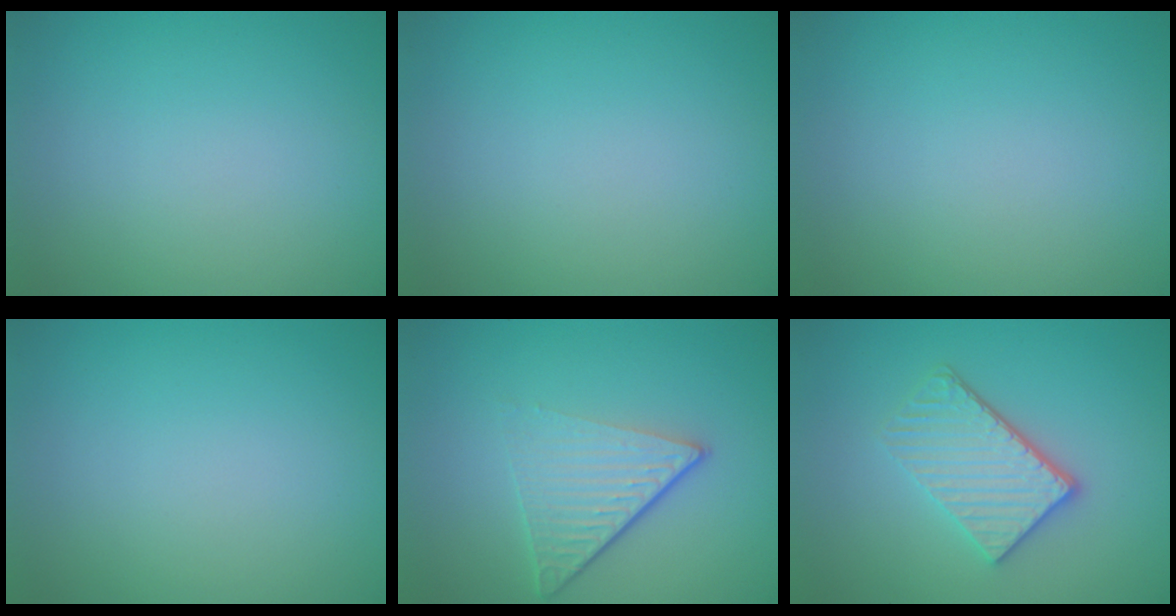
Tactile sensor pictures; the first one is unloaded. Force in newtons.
{"total": 0.0}
{"total": 0.0}
{"total": 0.0}
{"total": 4.7, "press": 3.0, "slide": 3.6}
{"total": 3.9, "press": 3.2, "slide": 2.2}